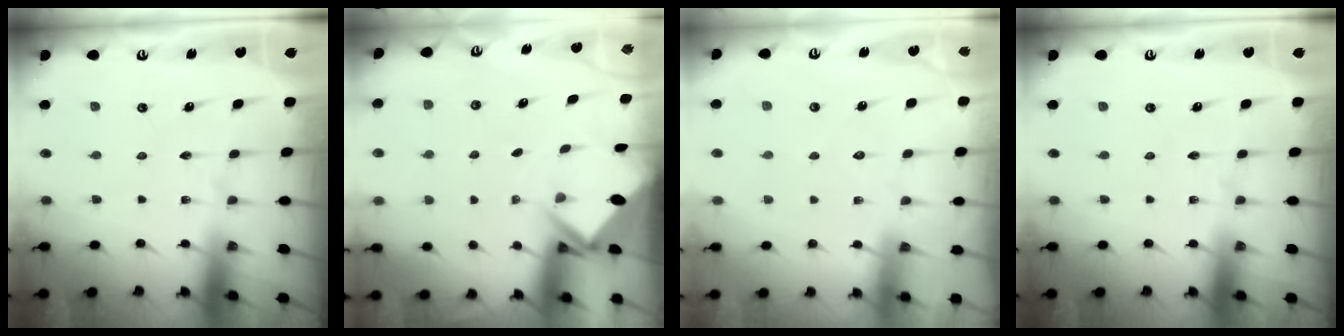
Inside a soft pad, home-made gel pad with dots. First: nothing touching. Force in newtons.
{"total": 2.8, "press": 2.8, "slide": 0.1}
{"total": 2.5, "press": 2.4, "slide": 0.4}
{"total": 0.0}